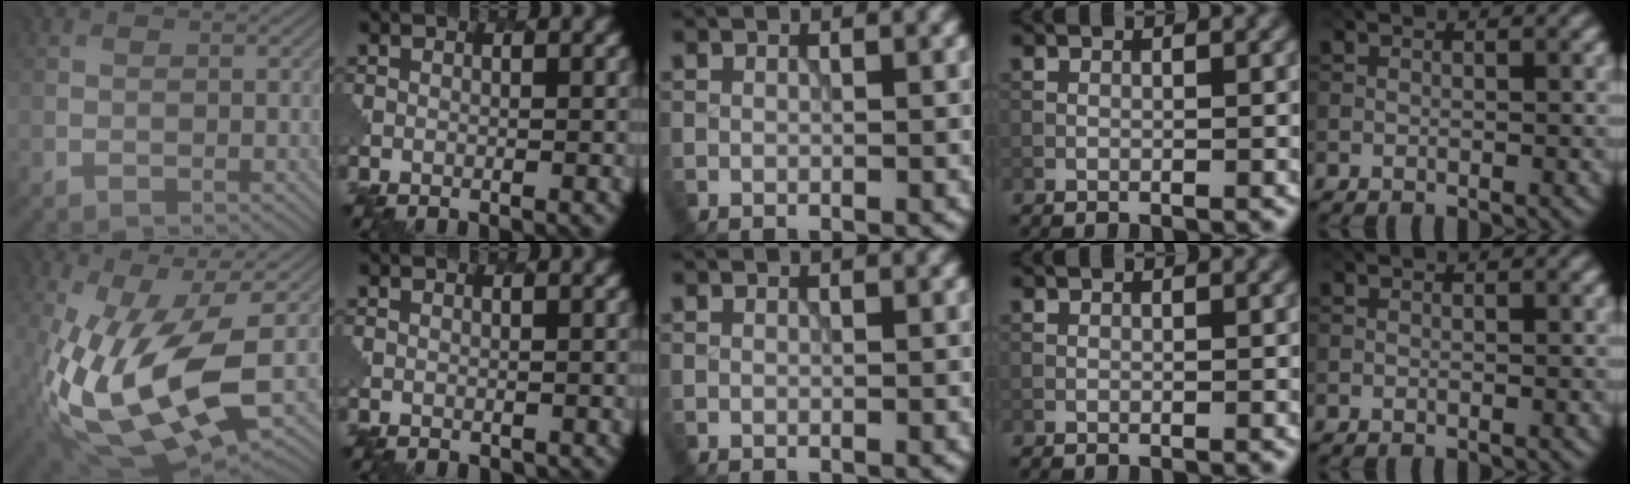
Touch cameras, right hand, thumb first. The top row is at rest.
{"thumb": {"total": 16.4, "force": [-4.0, 6.3, 14.7], "torque": [-0.312, -0.032, -0.064]}, "index": {"total": 0.6, "force": [0.1, 0.5, 0.3], "torque": [-0.006, -0.002, 0.004]}}